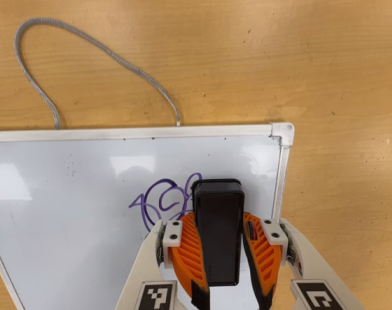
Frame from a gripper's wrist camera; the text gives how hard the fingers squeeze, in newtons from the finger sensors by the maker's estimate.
{"total": 13.7, "left": 13.5, "right": 14.0}